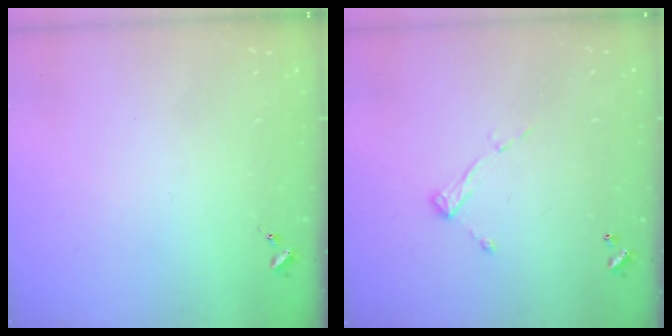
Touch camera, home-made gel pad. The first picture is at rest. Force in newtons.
{"total": 6.3, "press": 6.3, "slide": 0.3}